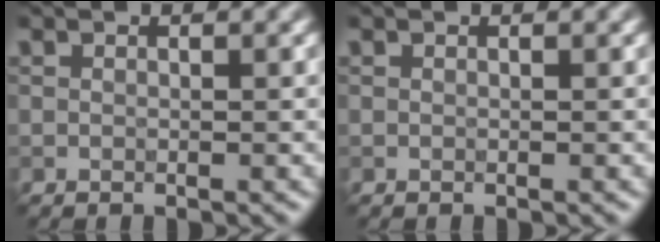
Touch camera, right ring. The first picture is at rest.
{"total": 0.0}